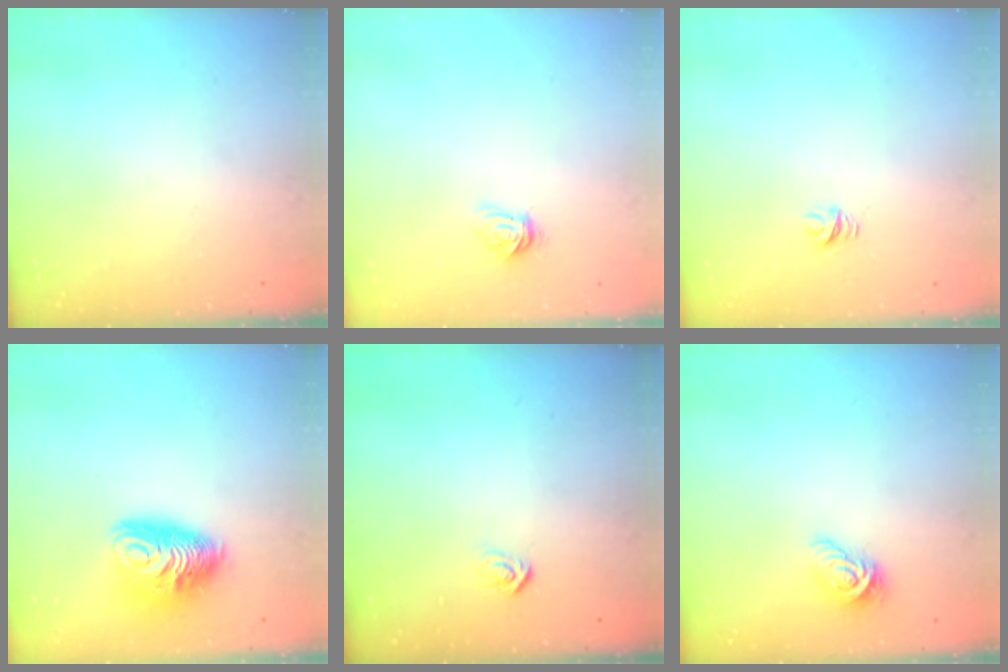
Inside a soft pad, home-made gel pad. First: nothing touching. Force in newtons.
{"total": 5.1, "press": 5.1, "slide": 0.5}
{"total": 4.6, "press": 4.6, "slide": 0.3}
{"total": 10.6, "press": 10.6, "slide": 0.8}
{"total": 3.6, "press": 3.6, "slide": 0.4}
{"total": 8.7, "press": 8.7, "slide": 0.5}